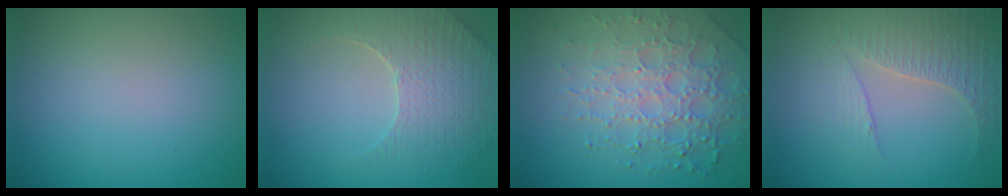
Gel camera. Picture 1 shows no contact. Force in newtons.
{"total": 3.8, "press": 3.7, "slide": 0.9}
{"total": 6.9, "press": 5.0, "slide": 4.7}
{"total": 3.6, "press": 2.8, "slide": 2.3}